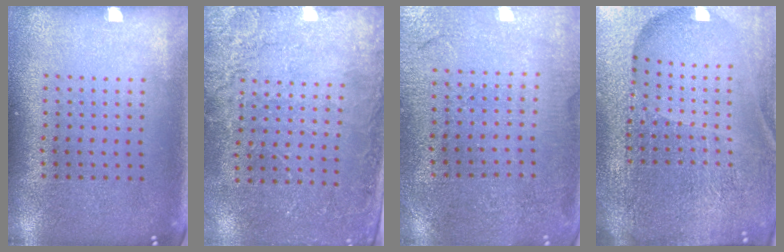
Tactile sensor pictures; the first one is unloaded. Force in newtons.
{"total": 2.5, "press": 2.4, "slide": 0.5}
{"total": 0.5, "press": 0.5, "slide": 0.2}
{"total": 6.9, "press": 5.9, "slide": 3.5}